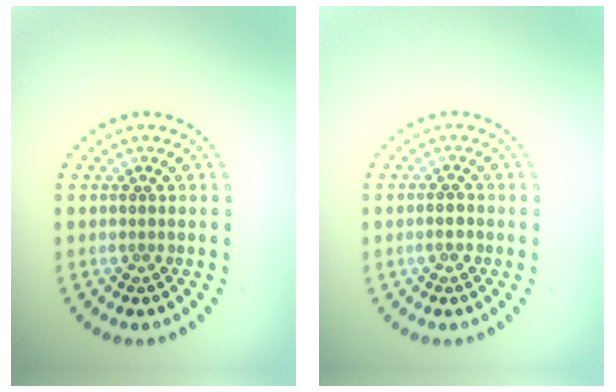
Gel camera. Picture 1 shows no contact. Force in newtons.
{"total": 1.1, "press": 1.1, "slide": 0.4}